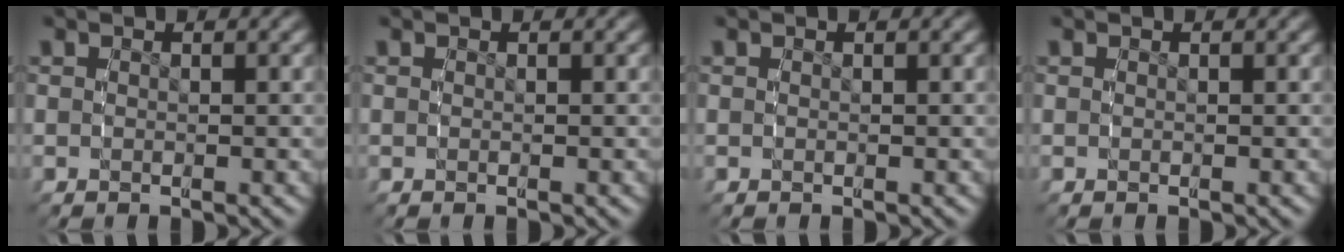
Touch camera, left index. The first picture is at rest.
{"total": 0.0}
{"total": 0.0}
{"total": 0.0}